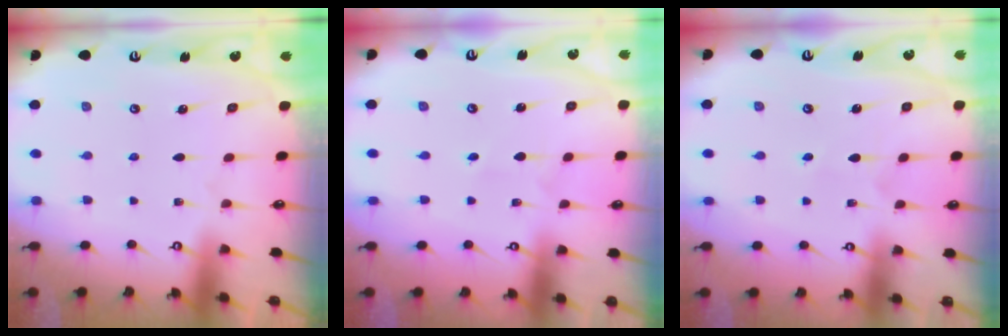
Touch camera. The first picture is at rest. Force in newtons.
{"total": 1.8, "press": 1.8, "slide": 0.2}
{"total": 3.7, "press": 3.7, "slide": 0.3}